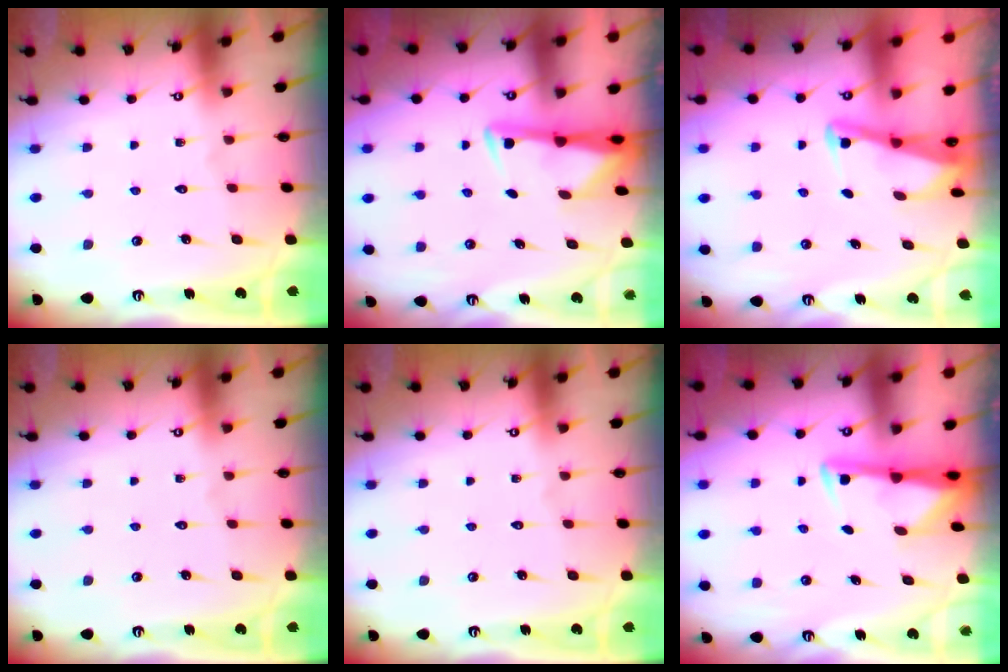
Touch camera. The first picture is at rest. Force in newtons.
{"total": 2.9, "press": 2.8, "slide": 0.5}
{"total": 3.0, "press": 2.9, "slide": 0.4}
{"total": 0.0}
{"total": 0.0}
{"total": 3.0, "press": 3.0, "slide": 0.5}